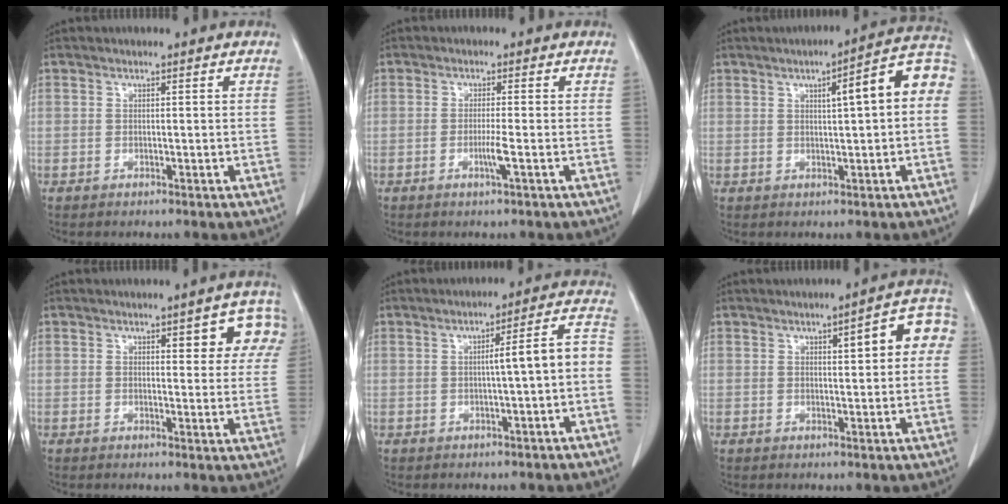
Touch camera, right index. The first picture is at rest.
{"total": 2.5, "force": [-0.8, -0.4, 2.3], "torque": [-0.045, -0.005, -0.017]}
{"total": 8.9, "force": [1.5, 1.2, 8.6], "torque": [-0.113, 0.028, 0.015]}
{"total": 7.0, "force": [3.3, 2.7, 5.6], "torque": [-0.050, 0.010, 0.032]}
{"total": 6.2, "force": [-0.8, 0.2, 6.2], "torque": [-0.082, 0.025, -0.010]}
{"total": 7.2, "force": [1.9, 1.9, 6.6], "torque": [-0.077, 0.023, 0.018]}